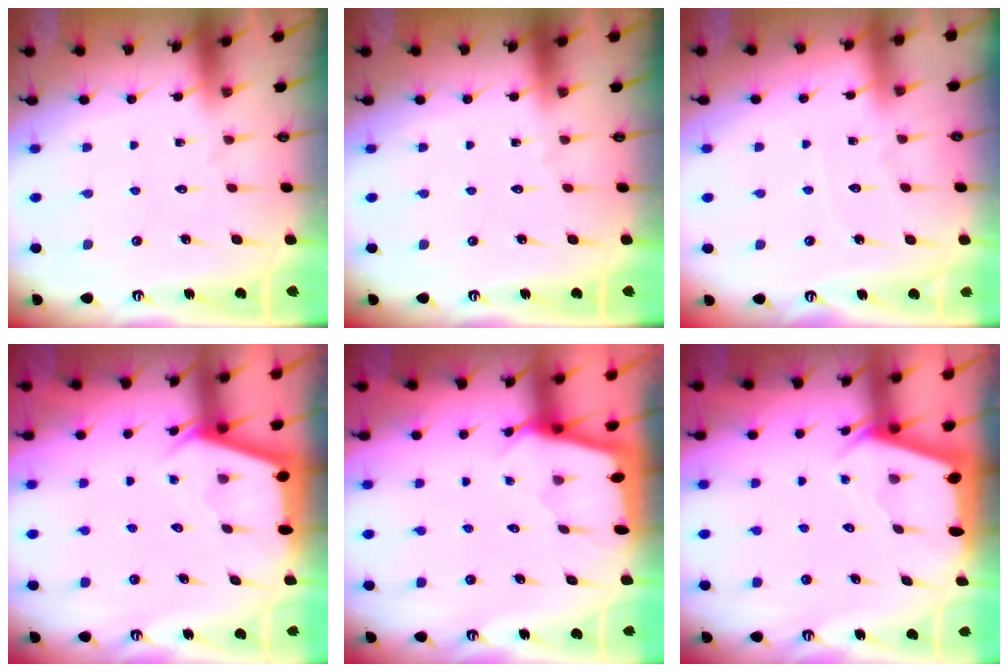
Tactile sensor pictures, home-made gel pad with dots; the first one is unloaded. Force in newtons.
{"total": 0.0}
{"total": 2.6, "press": 2.6, "slide": 0.4}
{"total": 2.8, "press": 2.8, "slide": 0.3}
{"total": 2.1, "press": 2.1, "slide": 0.3}
{"total": 2.4, "press": 2.3, "slide": 0.3}